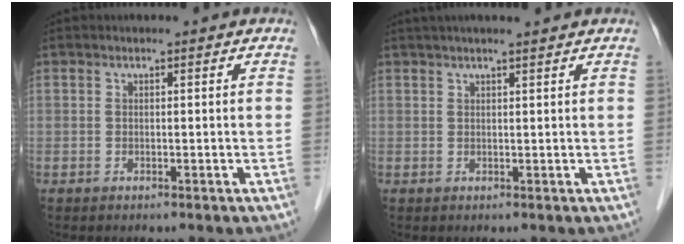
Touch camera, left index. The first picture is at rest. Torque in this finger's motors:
{"motor_torque": [0.35, -0.42, 0.16, 0.02]}